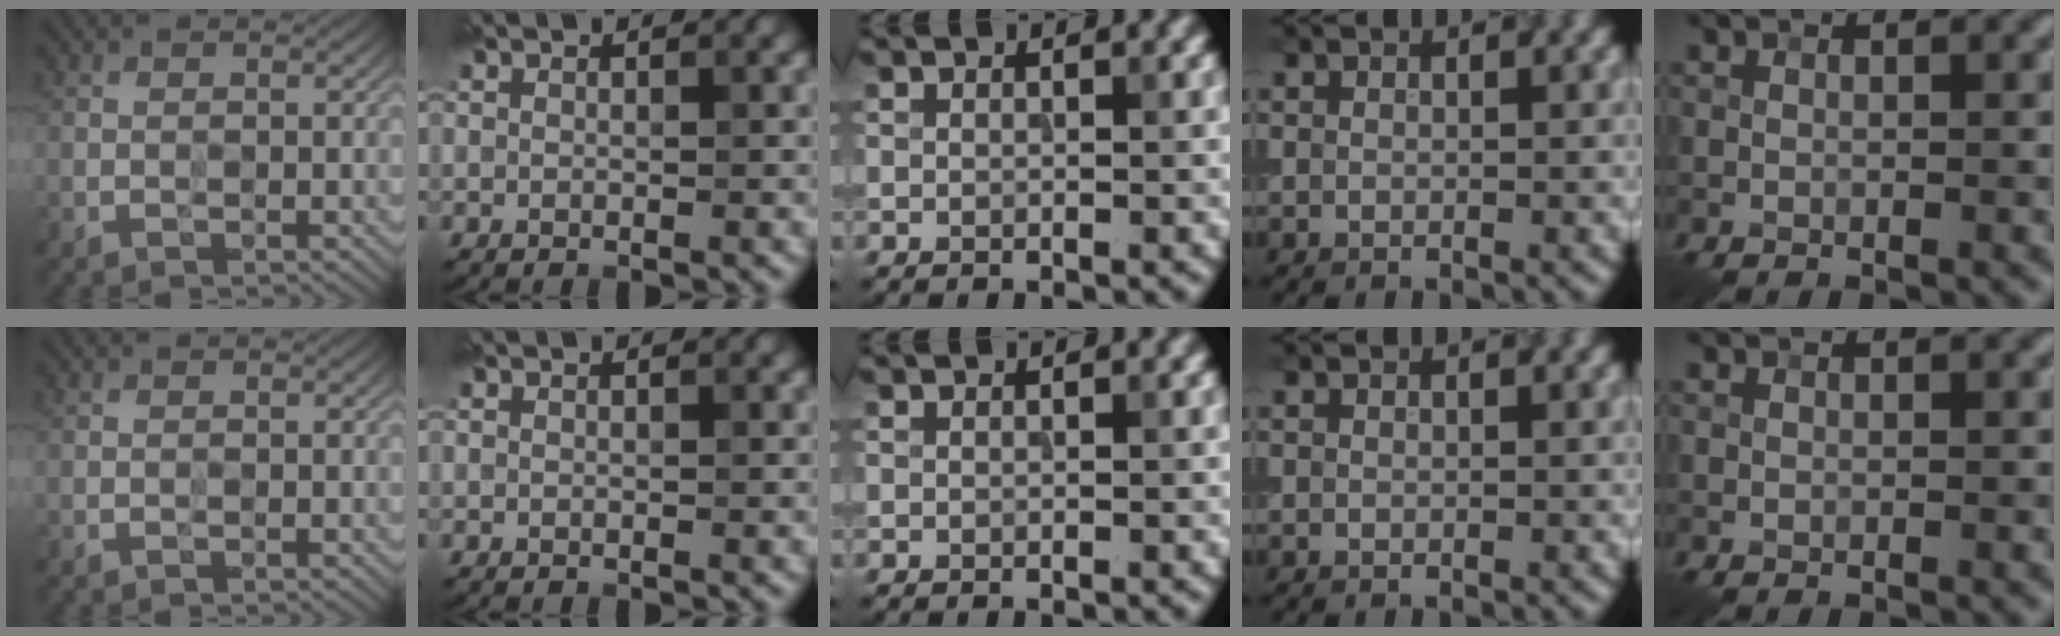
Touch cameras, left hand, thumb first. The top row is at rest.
{}